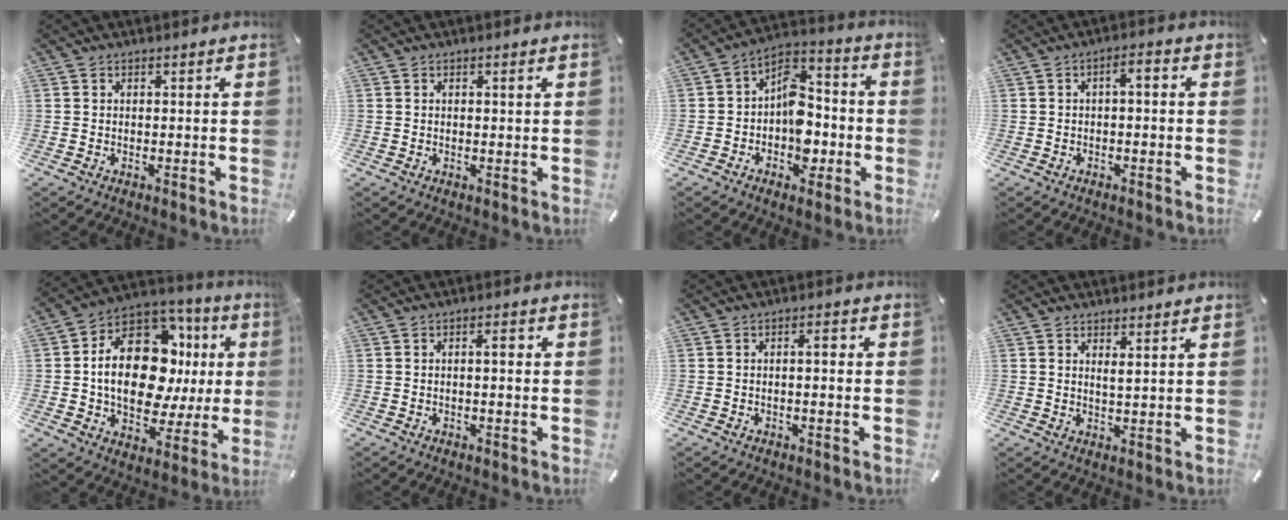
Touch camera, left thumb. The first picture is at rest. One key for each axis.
{"total": 1.2, "fx": 0.3, "fy": 0.2, "fz": 1.1, "tx": -0.013, "ty": -0.003, "tz": 0.003}
{"total": 10.8, "fx": -3.0, "fy": 8.0, "fz": 6.6, "tx": -0.084, "ty": 0.020, "tz": -0.052}
{"total": 2.9, "fx": -1.2, "fy": 1.0, "fz": 2.4, "tx": -0.043, "ty": 0.014, "tz": -0.025}
{"total": 21.7, "fx": 2.3, "fy": 13.9, "fz": 16.5, "tx": -0.279, "ty": -0.020, "tz": 0.039}
{"total": 2.6, "fx": 0.0, "fy": 0.7, "fz": 2.5, "tx": -0.048, "ty": 0.007, "tz": -0.003}
{"total": 2.9, "fx": -0.1, "fy": 0.8, "fz": 2.7, "tx": -0.052, "ty": 0.010, "tz": -0.005}
{"total": 2.1, "fx": 1.6, "fy": -0.2, "fz": 1.3, "tx": -0.028, "ty": -0.003, "tz": 0.028}